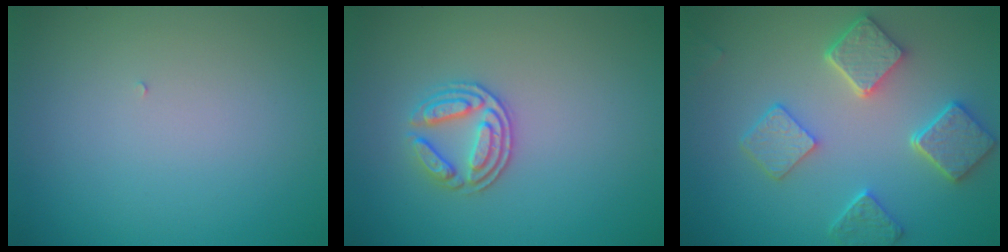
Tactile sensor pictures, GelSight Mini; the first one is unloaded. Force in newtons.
{"total": 2.9, "press": 2.6, "slide": 1.1}
{"total": 5.4, "press": 4.5, "slide": 2.9}